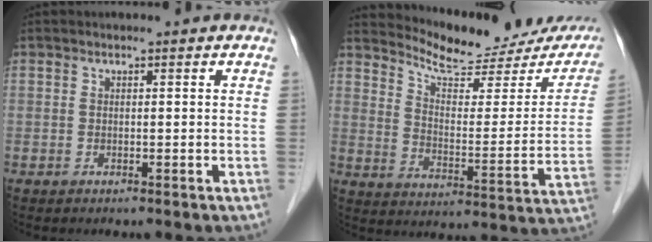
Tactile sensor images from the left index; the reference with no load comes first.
{"total": 17.7, "force": [16.4, 3.9, 5.4], "torque": [-0.069, -0.055, 0.207]}